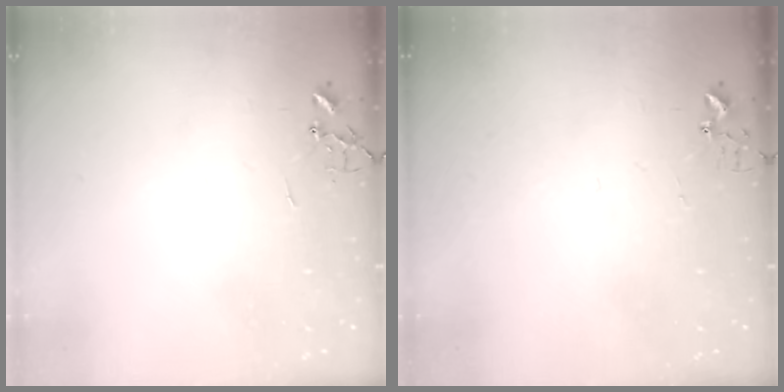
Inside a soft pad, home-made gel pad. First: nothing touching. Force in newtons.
{"total": 2.7, "press": 2.7, "slide": 0.3}